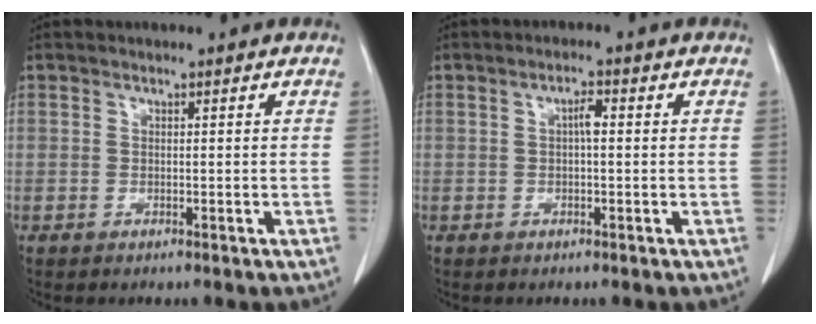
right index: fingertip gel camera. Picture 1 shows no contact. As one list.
[{"total": 2.0, "force": [0.2, 0.5, 1.9], "torque": [-0.034, 0.005, 0.003]}]